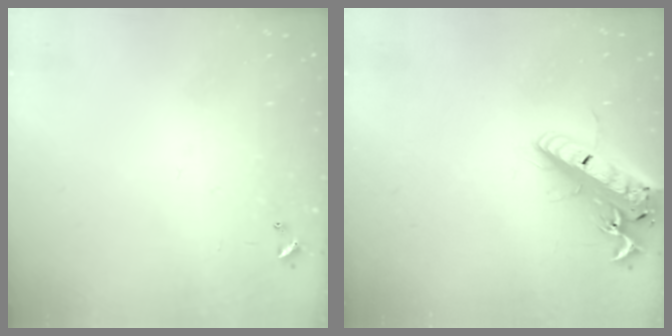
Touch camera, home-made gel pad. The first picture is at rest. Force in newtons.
{"total": 21.8, "press": 21.4, "slide": 4.2}